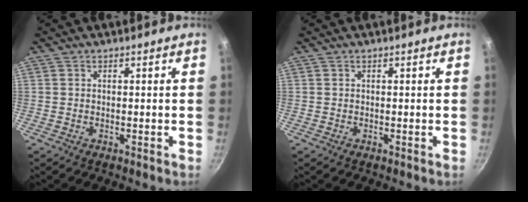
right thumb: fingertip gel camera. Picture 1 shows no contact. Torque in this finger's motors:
{"motor_torque": [-0.14, -0.11, 0.00, 0.00, 0.02]}